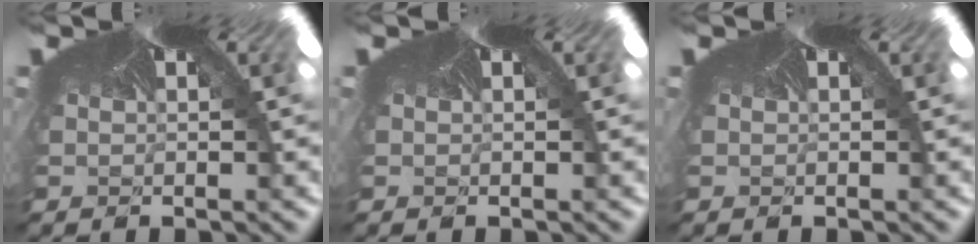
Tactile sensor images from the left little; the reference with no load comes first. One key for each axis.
{"total": 0.0}
{"total": 0.0}